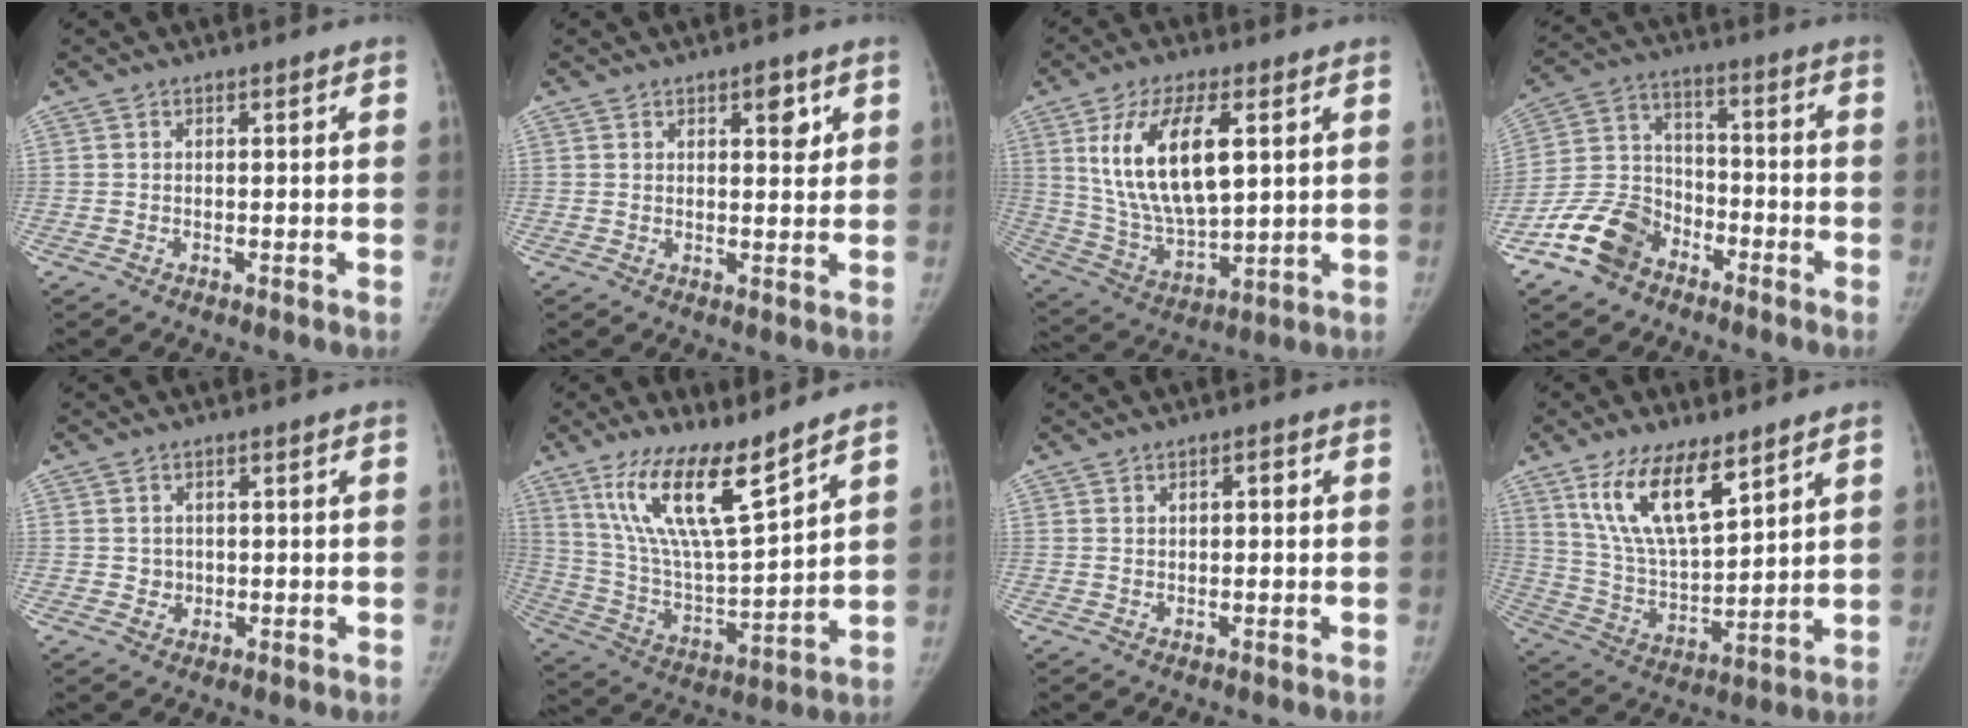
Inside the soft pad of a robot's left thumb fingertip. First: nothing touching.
{"total": 3.8, "force": [1.8, 1.8, 2.8], "torque": [-0.020, -0.008, 0.023]}
{"total": 17.8, "force": [5.2, 8.1, 15.0], "torque": [-0.270, -0.017, 0.106]}
{"total": 12.2, "force": [-8.0, 8.0, 4.7], "torque": [-0.079, 0.058, -0.158]}
{"total": 1.9, "force": [-0.1, 1.8, 0.3], "torque": [0.007, 0.004, 0.000]}
{"total": 16.5, "force": [11.1, 3.4, 11.8], "torque": [-0.203, -0.066, 0.221]}
{"total": 1.7, "force": [0.4, 0.9, 1.4], "torque": [-0.018, 0.006, 0.005]}
{"total": 14.6, "force": [8.8, 5.4, 10.3], "torque": [-0.168, -0.044, 0.178]}